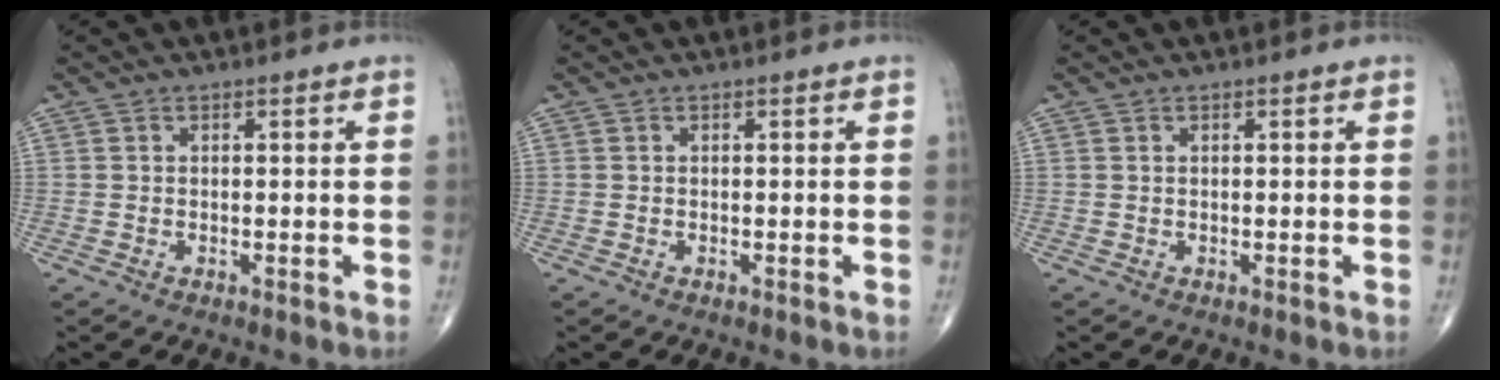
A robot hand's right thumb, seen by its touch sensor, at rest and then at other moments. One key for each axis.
{"total": 0.0}
{"total": 0.0}